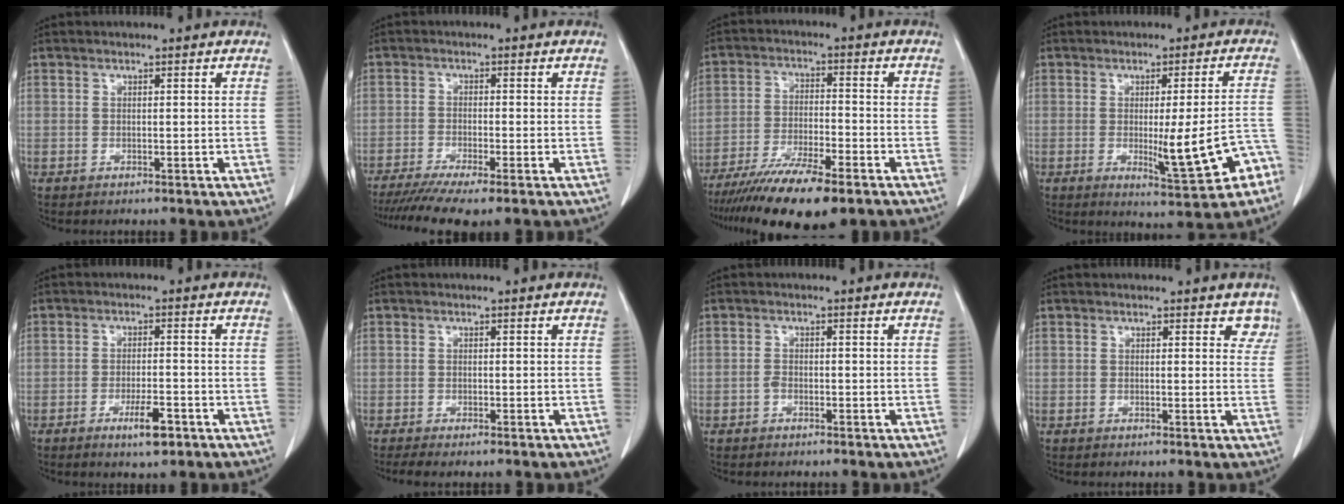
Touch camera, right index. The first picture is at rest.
{"total": 9.7, "force": [-7.7, 0.5, 5.8], "torque": [-0.088, -0.016, -0.119]}
{"total": 14.4, "force": [-10.7, 2.1, 9.4], "torque": [-0.170, -0.033, -0.177]}
{"total": 10.7, "force": [-3.7, 1.6, 9.9], "torque": [-0.123, 0.002, -0.037]}
{"total": 4.6, "force": [-2.5, 0.9, 3.7], "torque": [-0.067, -0.003, -0.040]}
{"total": 1.9, "force": [-1.5, 0.2, 1.2], "torque": [-0.023, -0.006, -0.022]}
{"total": 0.9, "force": [-0.6, 0.4, 0.6], "torque": [-0.011, 0.003, -0.011]}
{"total": 3.1, "force": [2.5, 1.5, 0.8], "torque": [0.014, -0.007, 0.012]}